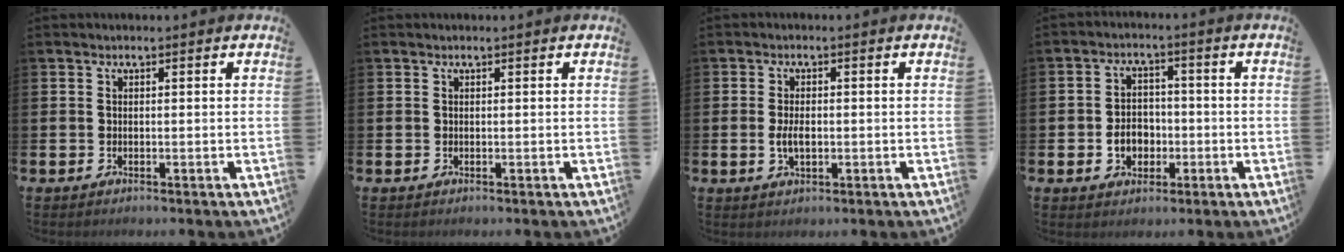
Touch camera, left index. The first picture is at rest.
{"total": 0.0}
{"total": 2.8, "force": [-0.2, 1.4, 2.3], "torque": [-0.036, 0.000, -0.007]}
{"total": 4.4, "force": [-1.2, 3.6, 2.3], "torque": [-0.040, 0.003, -0.028]}